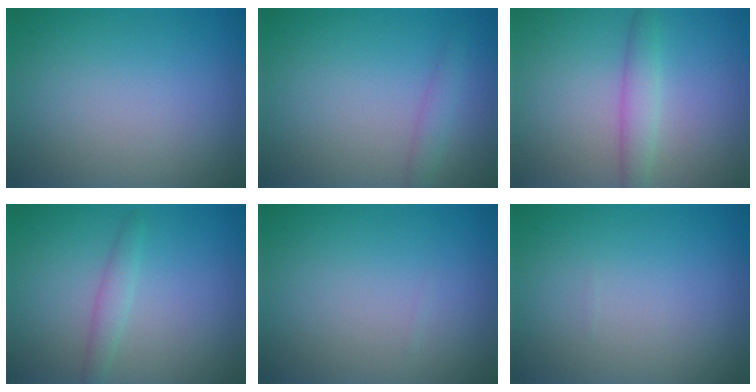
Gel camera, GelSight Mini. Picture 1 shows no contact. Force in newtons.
{"total": 1.4, "press": 1.4, "slide": 0.1}
{"total": 2.4, "press": 2.4, "slide": 0.1}
{"total": 1.5, "press": 1.5, "slide": 0.0}
{"total": 0.0}
{"total": 0.0}